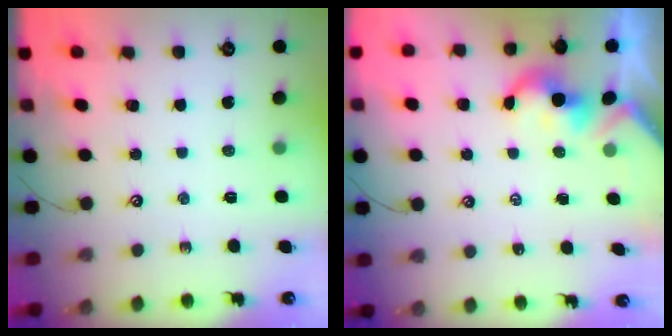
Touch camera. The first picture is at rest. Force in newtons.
{"total": 1.9, "press": 1.9, "slide": 0.2}